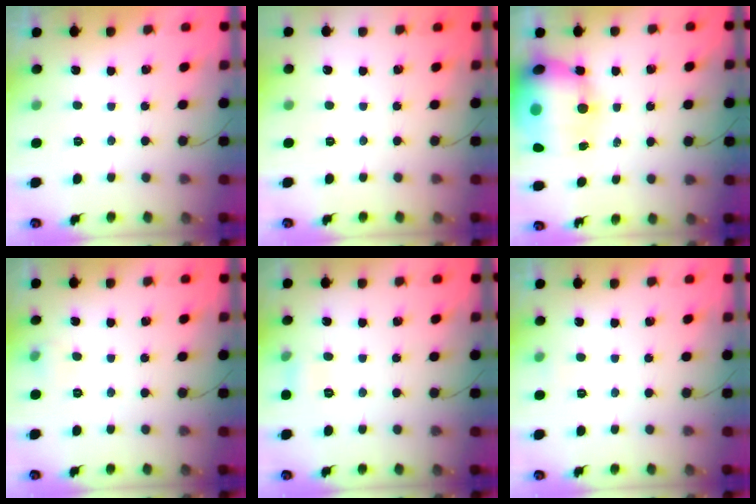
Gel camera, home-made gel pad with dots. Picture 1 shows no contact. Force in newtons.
{"total": 0.0}
{"total": 22.3, "press": 21.8, "slide": 5.0}
{"total": 4.7, "press": 4.4, "slide": 1.6}
{"total": 4.8, "press": 4.5, "slide": 1.6}
{"total": 6.7, "press": 1.8, "slide": 6.5}